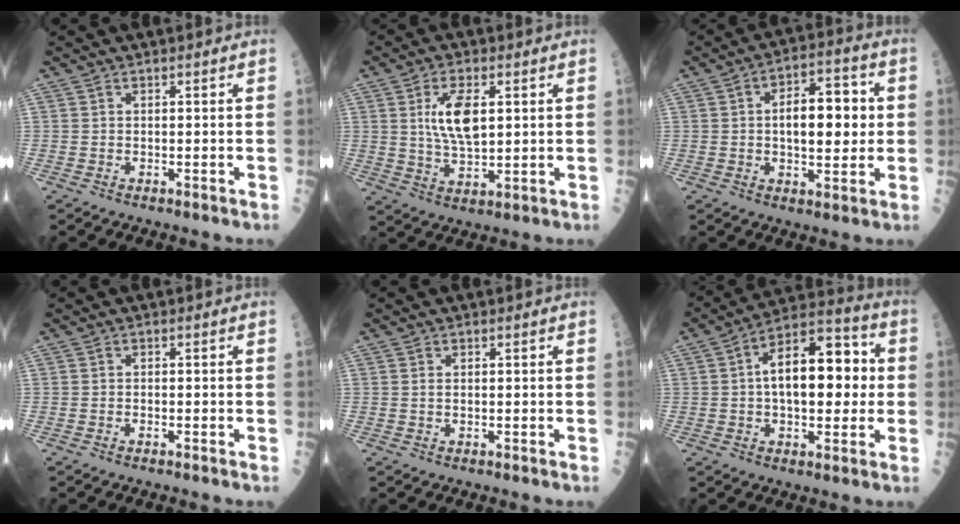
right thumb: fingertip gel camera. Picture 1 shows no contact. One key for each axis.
{"total": 9.1, "fx": 2.1, "fy": 4.0, "fz": 7.8, "tx": -0.136, "ty": -0.012, "tz": 0.042}
{"total": 12.2, "fx": 0.9, "fy": 6.0, "fz": 10.6, "tx": -0.127, "ty": 0.014, "tz": 0.009}
{"total": 0.0}
{"total": 0.6, "fx": 0.1, "fy": 0.2, "fz": 0.5, "tx": -0.012, "ty": -0.001, "tz": 0.002}
{"total": 17.3, "fx": 1.2, "fy": 8.9, "fz": 14.8, "tx": -0.196, "ty": 0.031, "tz": 0.011}